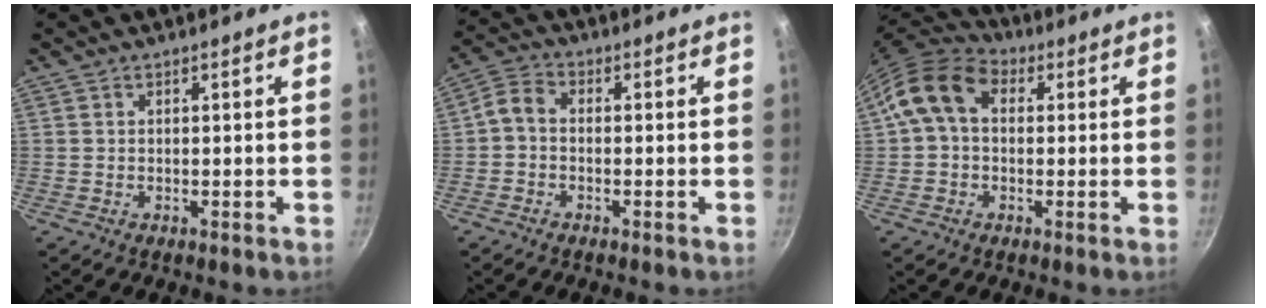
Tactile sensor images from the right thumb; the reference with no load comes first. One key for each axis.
{"total": 3.6, "fx": -1.2, "fy": 2.4, "fz": 2.4, "tx": -0.058, "ty": 0.024, "tz": -0.035}
{"total": 10.3, "fx": 1.9, "fy": 7.5, "fz": 6.8, "tx": -0.108, "ty": 0.023, "tz": 0.013}